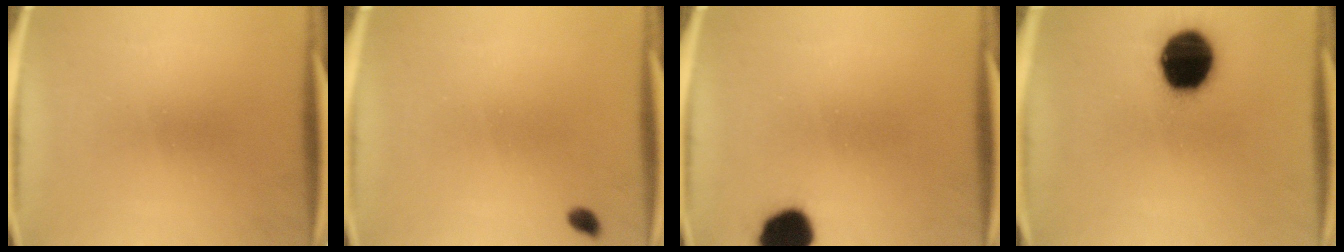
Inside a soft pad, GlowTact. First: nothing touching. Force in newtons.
{"total": 1.3}
{"total": 10.4}
{"total": 17.9}